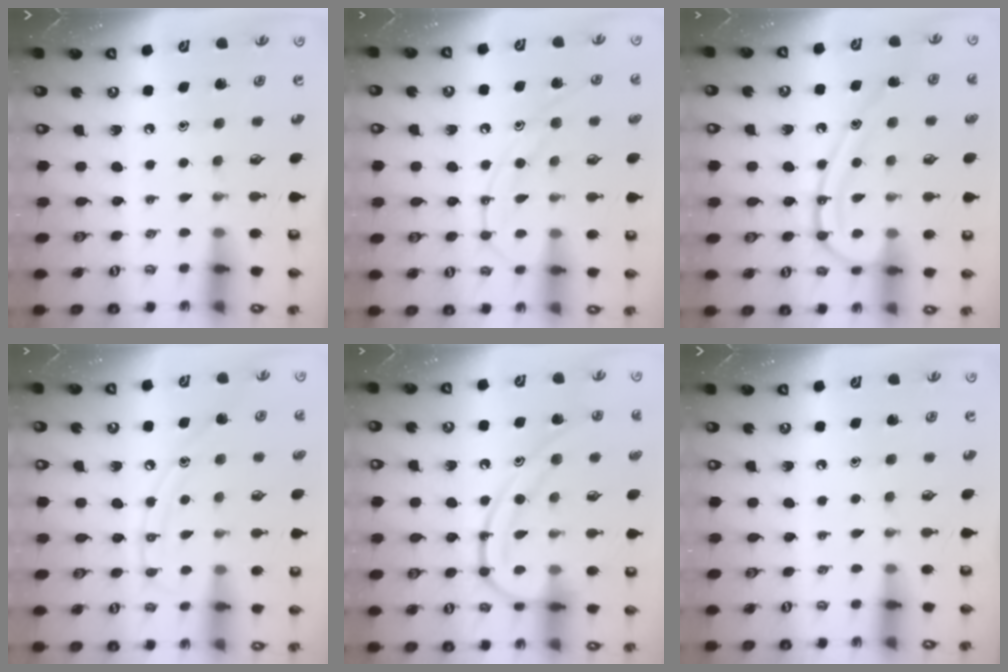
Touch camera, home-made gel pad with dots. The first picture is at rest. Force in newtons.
{"total": 12.3, "press": 12.2, "slide": 1.1}
{"total": 15.0, "press": 14.9, "slide": 1.4}
{"total": 9.6, "press": 9.5, "slide": 0.7}
{"total": 13.6, "press": 13.5, "slide": 1.2}
{"total": 0.0}